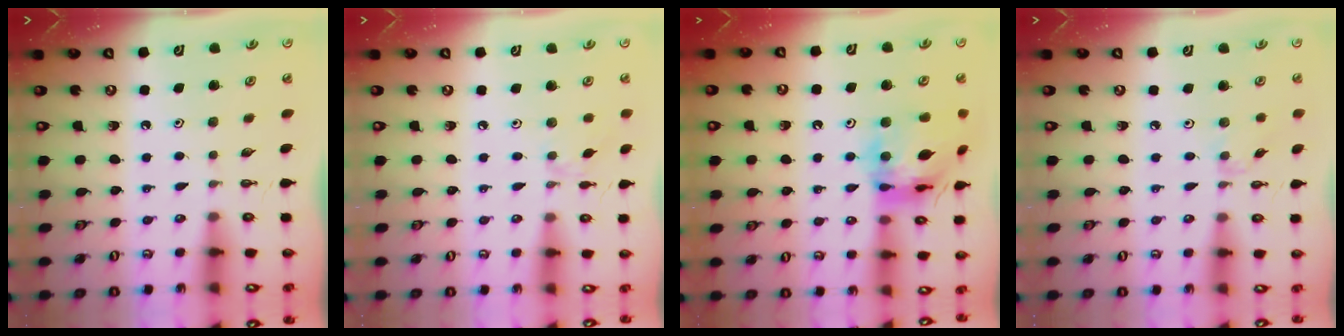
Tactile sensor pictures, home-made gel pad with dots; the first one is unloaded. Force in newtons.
{"total": 1.3, "press": 1.3, "slide": 0.4}
{"total": 16.8, "press": 16.7, "slide": 1.8}
{"total": 2.1, "press": 2.1, "slide": 0.4}